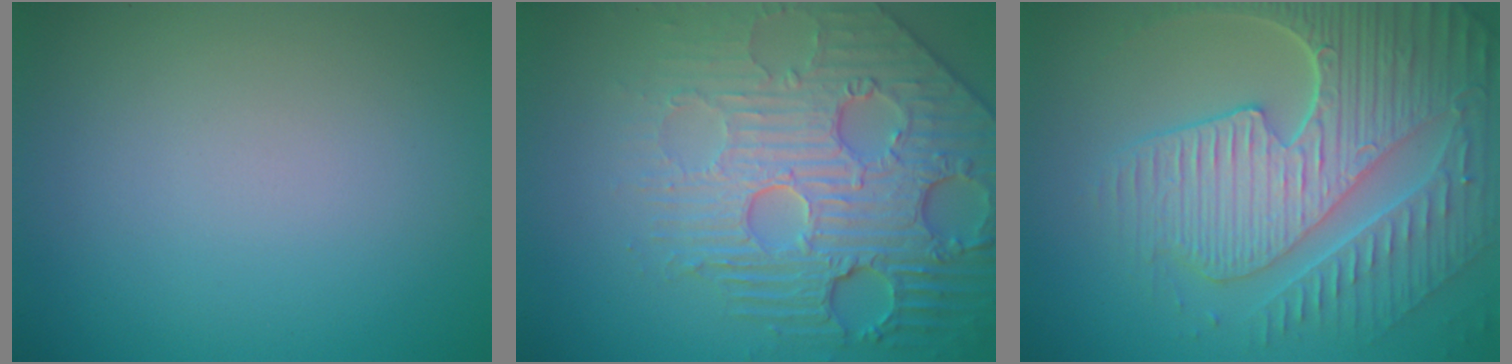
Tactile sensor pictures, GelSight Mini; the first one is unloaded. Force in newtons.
{"total": 7.7, "press": 5.9, "slide": 4.9}
{"total": 8.8, "press": 6.4, "slide": 6.1}